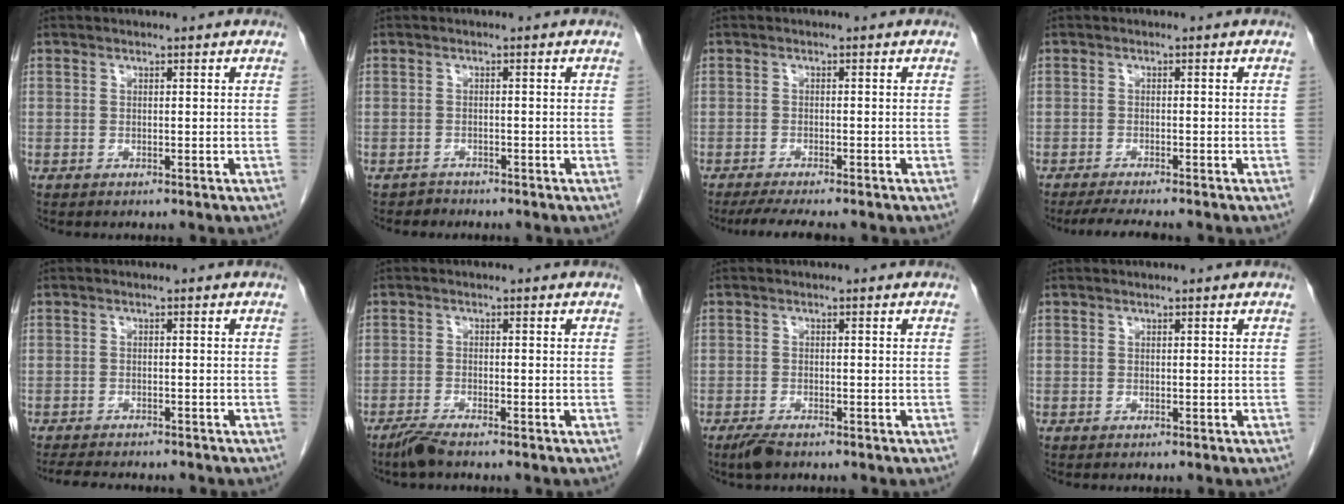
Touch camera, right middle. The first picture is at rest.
{"total": 1.2, "force": [-1.0, 0.4, -0.5], "torque": [0.004, -0.001, -0.020]}
{"total": 6.8, "force": [-5.7, 0.8, 3.6], "torque": [-0.048, -0.013, -0.088]}
{"total": 5.9, "force": [-5.1, 0.6, 2.9], "torque": [-0.041, -0.013, -0.079]}
{"total": 8.7, "force": [-7.7, 1.9, 3.6], "torque": [-0.054, -0.006, -0.106]}
{"total": 2.6, "force": [-2.3, 0.0, 1.4], "torque": [-0.038, -0.008, -0.047]}
{"total": 2.6, "force": [-2.0, 0.6, 1.5], "torque": [-0.038, -0.007, -0.034]}
{"total": 0.0}